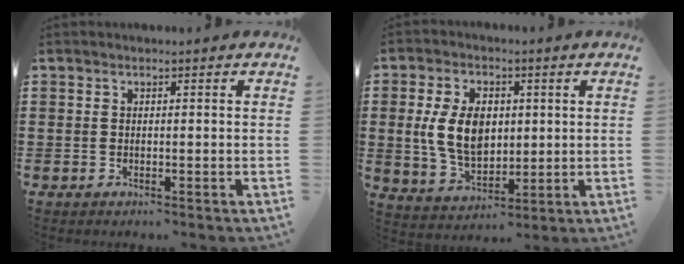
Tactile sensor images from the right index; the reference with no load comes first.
{"total": 9.0, "force": [1.2, 5.8, 6.8], "torque": [-0.165, 0.009, 0.018]}